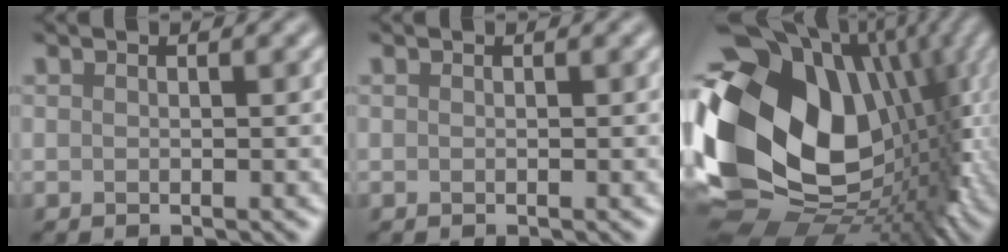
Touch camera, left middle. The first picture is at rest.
{"total": 0.0}
{"total": 20.1, "force": [1.7, 14.6, 13.7], "torque": [-0.279, -0.022, 0.058]}